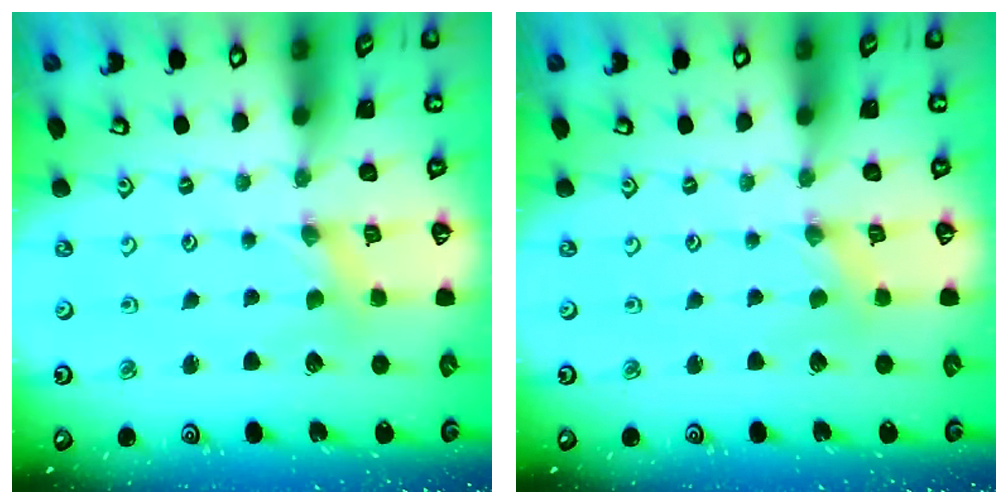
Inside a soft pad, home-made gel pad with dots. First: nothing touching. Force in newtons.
{"total": 0.0}